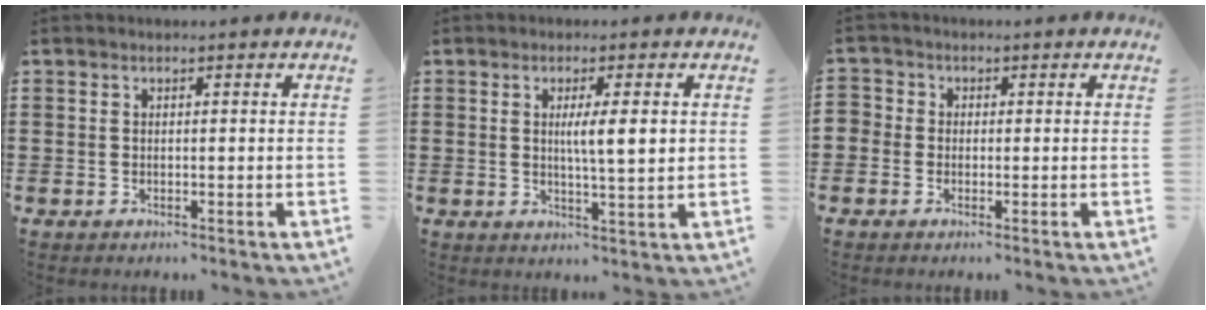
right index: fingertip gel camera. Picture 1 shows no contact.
{"total": 5.1, "force": [0.9, 0.7, 4.9], "torque": [-0.085, 0.000, 0.009]}
{"total": 1.4, "force": [-0.6, 1.3, 0.0], "torque": [-0.006, 0.005, -0.015]}